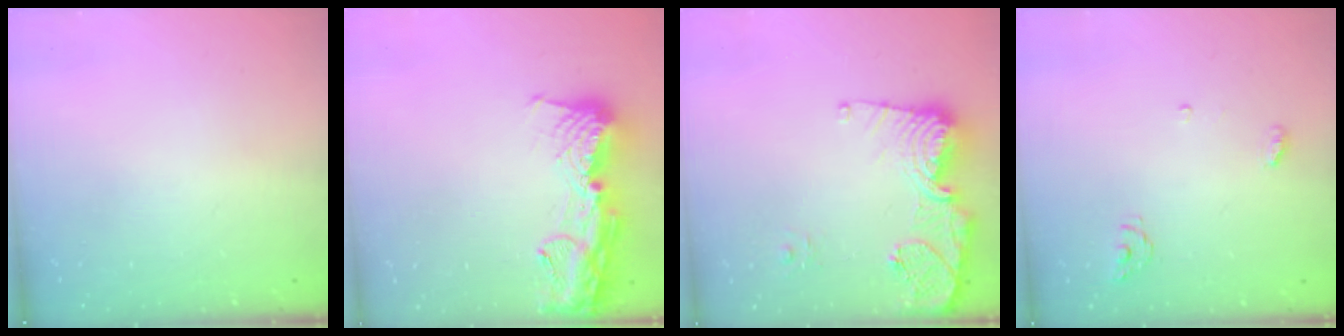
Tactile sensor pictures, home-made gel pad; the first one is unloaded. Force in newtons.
{"total": 15.6, "press": 15.5, "slide": 1.6}
{"total": 14.0, "press": 13.9, "slide": 1.5}
{"total": 3.8, "press": 3.8, "slide": 0.3}